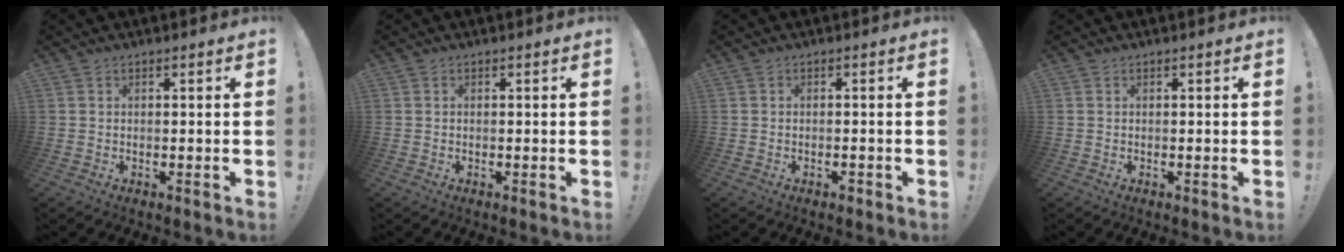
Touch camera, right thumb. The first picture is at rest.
{"total": 0.0}
{"total": 1.0, "force": [-0.8, 0.3, 0.5], "torque": [-0.006, 0.003, -0.014]}
{"total": 0.0}